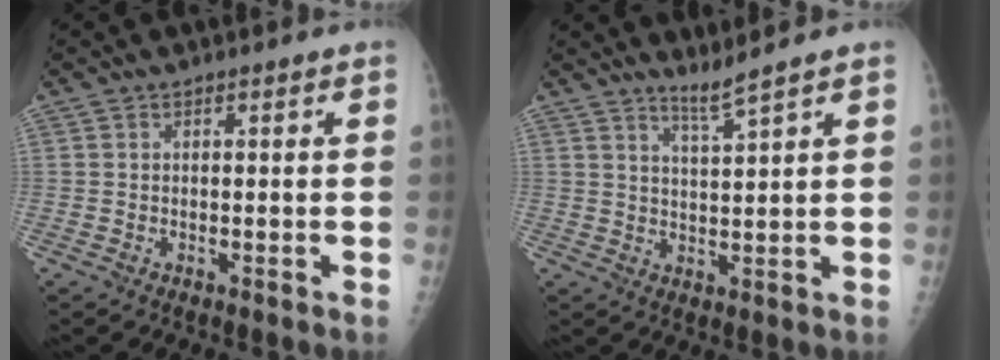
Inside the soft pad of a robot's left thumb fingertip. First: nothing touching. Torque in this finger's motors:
{"motor_torque": [-0.16, -0.16, 0.28, -0.15, -0.01]}